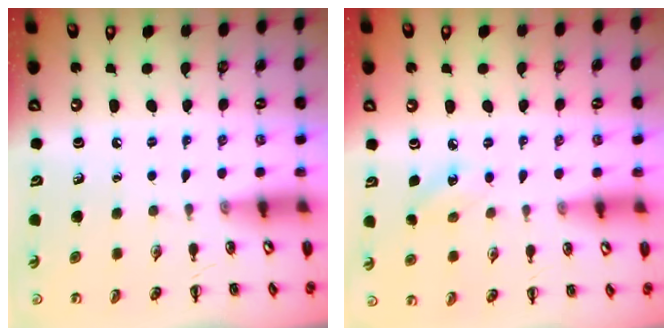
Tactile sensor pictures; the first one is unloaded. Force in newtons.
{"total": 5.5, "press": 5.3, "slide": 1.4}